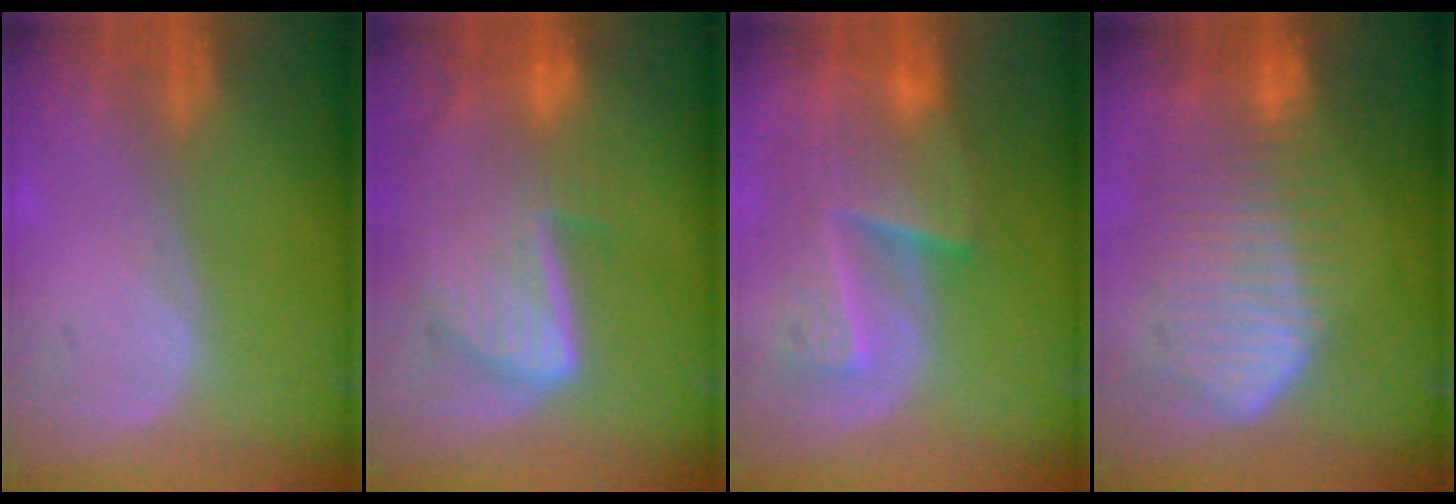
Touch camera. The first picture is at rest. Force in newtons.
{"total": 9.3, "press": 8.1, "slide": 4.6}
{"total": 9.5, "press": 8.4, "slide": 4.5}
{"total": 10.5, "press": 9.2, "slide": 5.1}